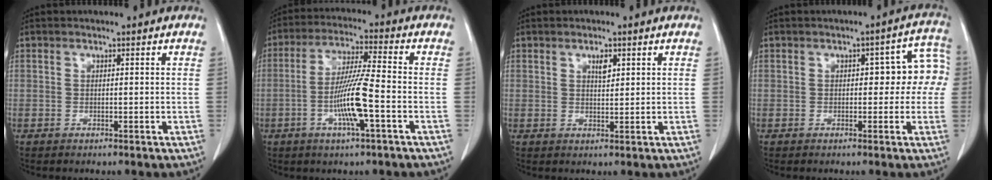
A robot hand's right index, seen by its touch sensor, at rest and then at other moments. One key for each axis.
{"total": 9.9, "fx": -2.9, "fy": 0.2, "fz": 9.5, "tx": -0.185, "ty": -0.005, "tz": -0.058}
{"total": 2.0, "fx": 1.0, "fy": 0.8, "fz": 1.5, "tx": -0.027, "ty": -0.002, "tz": 0.018}
{"total": 7.0, "fx": 0.4, "fy": 3.3, "fz": 6.2, "tx": -0.061, "ty": 0.041, "tz": 0.004}